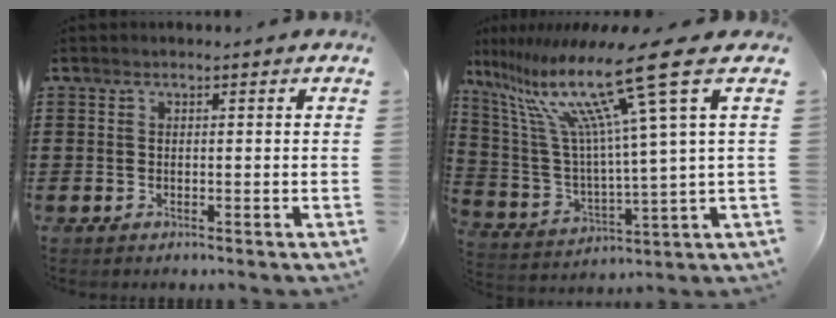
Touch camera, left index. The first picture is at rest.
{"total": 17.9, "force": [10.0, 1.2, 14.8], "torque": [-0.305, -0.058, 0.145]}